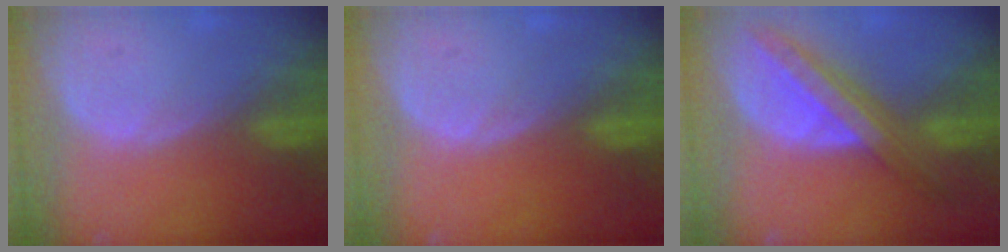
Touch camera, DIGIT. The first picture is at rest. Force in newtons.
{"total": 0.0}
{"total": 8.8, "press": 7.7, "slide": 4.3}